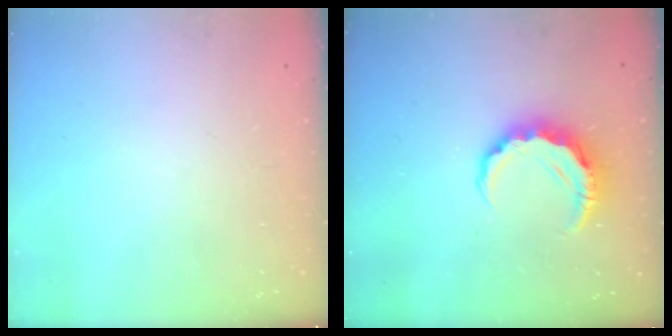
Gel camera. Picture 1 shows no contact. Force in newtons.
{"total": 8.3, "press": 8.2, "slide": 1.4}